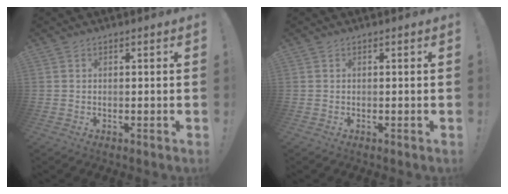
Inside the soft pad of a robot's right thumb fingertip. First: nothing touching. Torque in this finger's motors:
{"motor_torque": [0.00, 0.00, -0.01, -0.01, 0.00]}